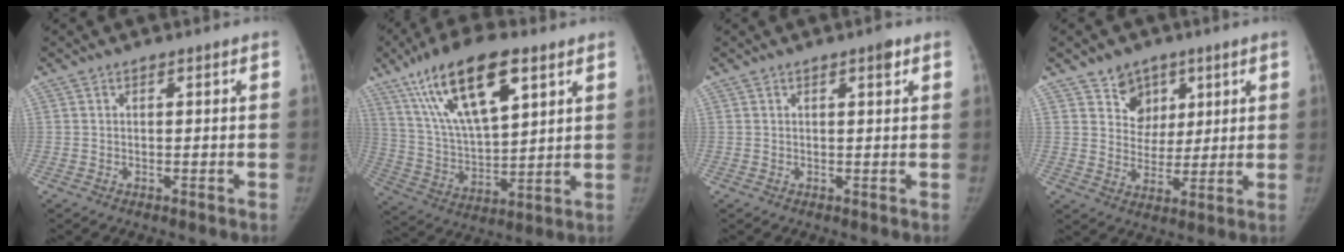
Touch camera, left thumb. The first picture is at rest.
{"total": 19.3, "force": [10.2, 7.5, 14.6], "torque": [-0.243, -0.026, 0.191]}
{"total": 1.6, "force": [0.9, 0.4, 1.3], "torque": [-0.017, -0.002, 0.012]}
{"total": 7.4, "force": [4.3, 5.9, 1.2], "torque": [0.017, -0.027, 0.077]}